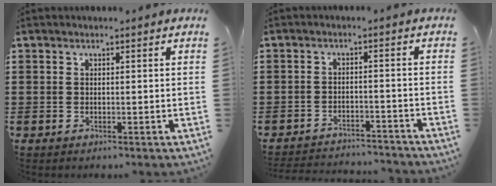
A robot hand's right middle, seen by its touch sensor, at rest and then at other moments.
{"total": 3.0, "force": [-3.0, 0.2, 0.0], "torque": [-0.006, 0.000, -0.064]}